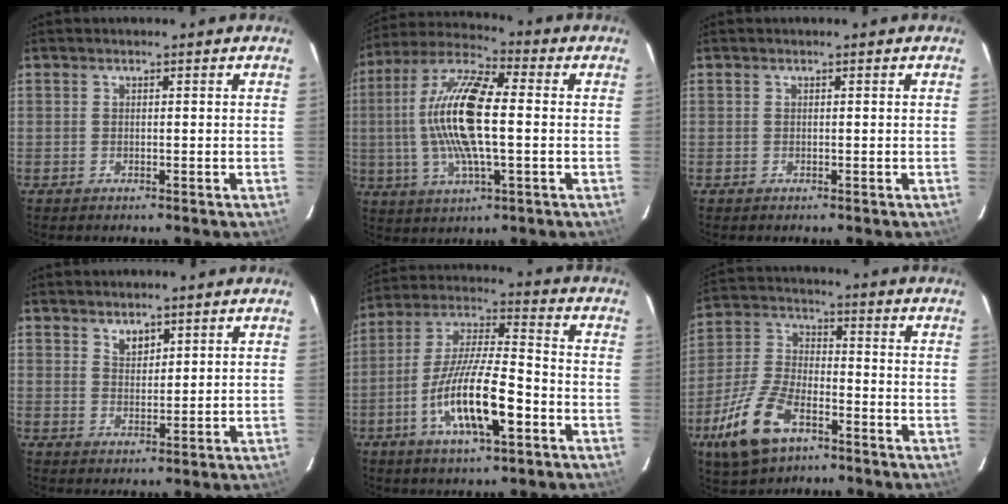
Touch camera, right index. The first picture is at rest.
{"total": 16.7, "force": [0.2, 4.8, 16.0], "torque": [-0.319, 0.010, -0.006]}
{"total": 0.0}
{"total": 3.1, "force": [2.1, 1.7, 1.4], "torque": [-0.020, 0.001, 0.038]}
{"total": 15.4, "force": [-6.0, 3.6, 13.7], "torque": [-0.271, -0.009, -0.113]}
{"total": 14.1, "force": [-7.8, 6.8, 9.6], "torque": [-0.221, -0.009, -0.151]}